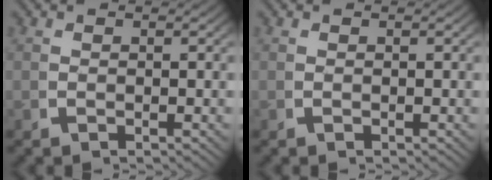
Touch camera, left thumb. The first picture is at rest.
{"total": 0.0}